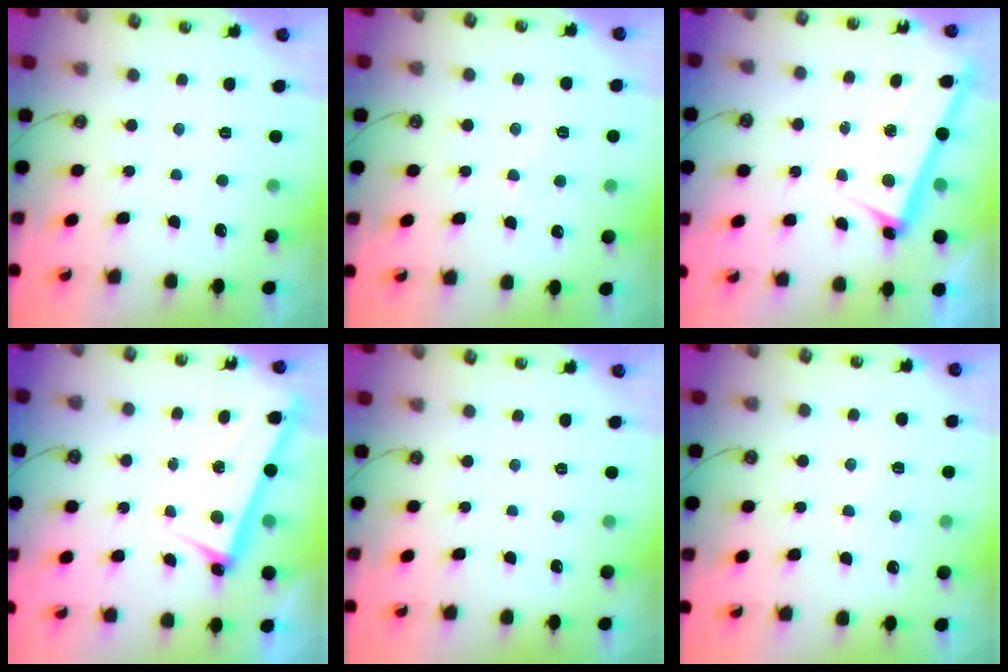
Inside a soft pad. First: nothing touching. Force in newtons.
{"total": 5.2, "press": 5.2, "slide": 0.6}
{"total": 2.7, "press": 2.6, "slide": 0.8}
{"total": 2.6, "press": 2.4, "slide": 0.9}
{"total": 0.0}
{"total": 2.4, "press": 2.2, "slide": 1.0}